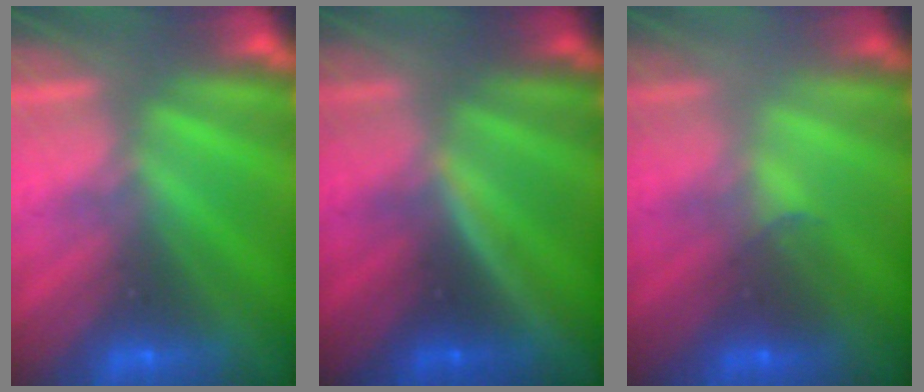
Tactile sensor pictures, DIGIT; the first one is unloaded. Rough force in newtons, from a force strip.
{"total": 3.9}
{"total": 2.0}